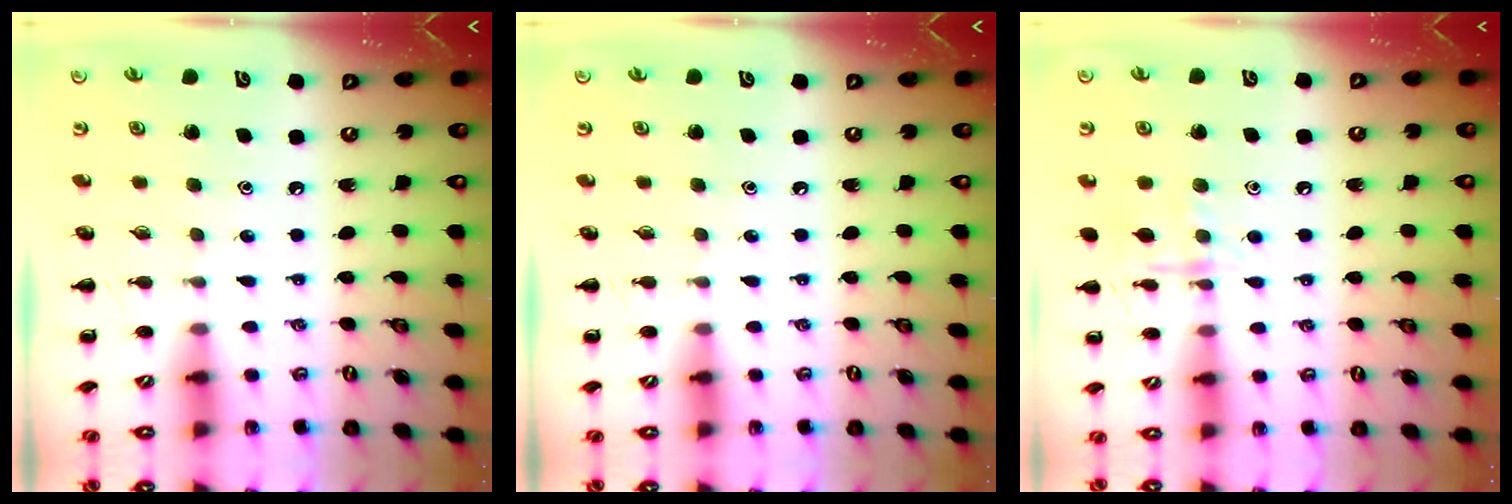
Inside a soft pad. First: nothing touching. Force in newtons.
{"total": 0.0}
{"total": 8.0, "press": 7.9, "slide": 0.6}